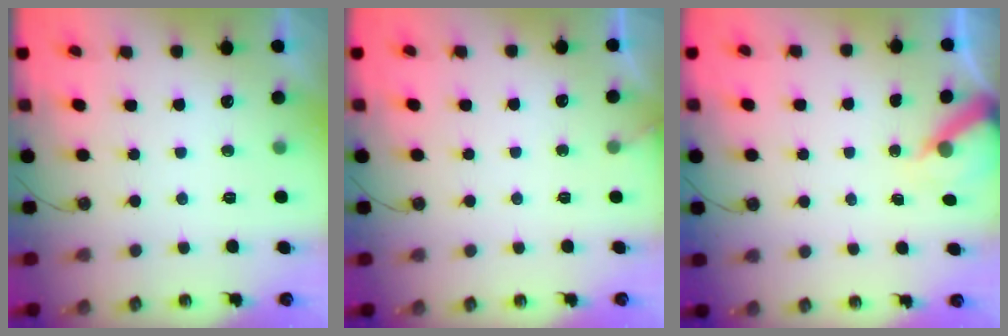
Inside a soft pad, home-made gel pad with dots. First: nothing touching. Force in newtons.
{"total": 2.2, "press": 2.2, "slide": 0.1}
{"total": 6.6, "press": 6.6, "slide": 0.1}